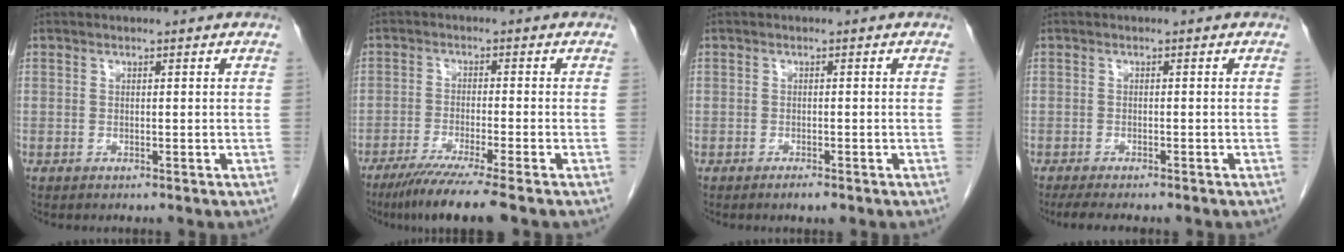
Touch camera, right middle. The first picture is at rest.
{"total": 8.2, "force": [-6.1, -1.1, 5.3], "torque": [-0.084, -0.026, -0.103]}
{"total": 1.2, "force": [-0.9, 0.2, 0.8], "torque": [-0.017, -0.003, -0.011]}
{"total": 6.3, "force": [-5.2, 1.3, 3.3], "torque": [-0.043, -0.011, -0.072]}